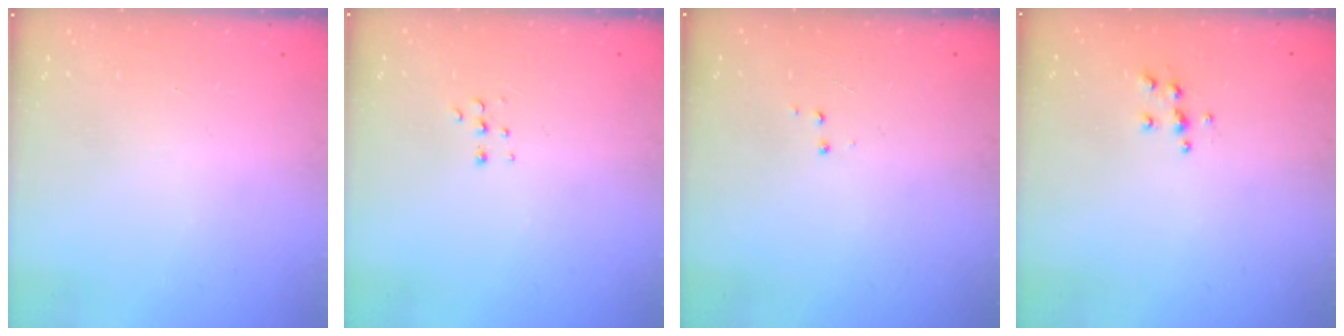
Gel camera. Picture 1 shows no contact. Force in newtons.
{"total": 3.8, "press": 3.7, "slide": 0.9}
{"total": 2.9, "press": 2.8, "slide": 0.4}
{"total": 5.5, "press": 5.5, "slide": 0.5}